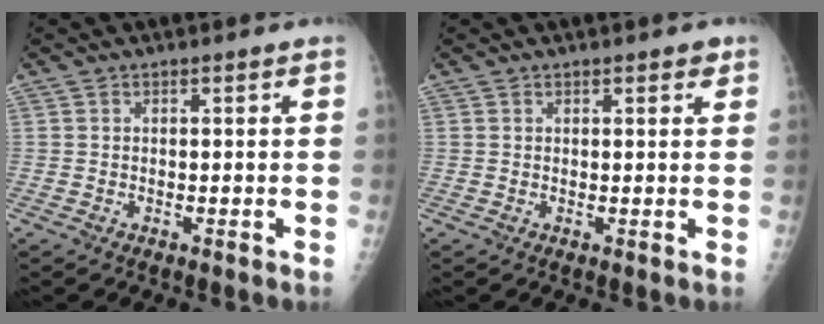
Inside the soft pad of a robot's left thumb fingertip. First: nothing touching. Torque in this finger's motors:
{"motor_torque": [-0.39, 0.20, 0.11, 0.01, 0.06]}